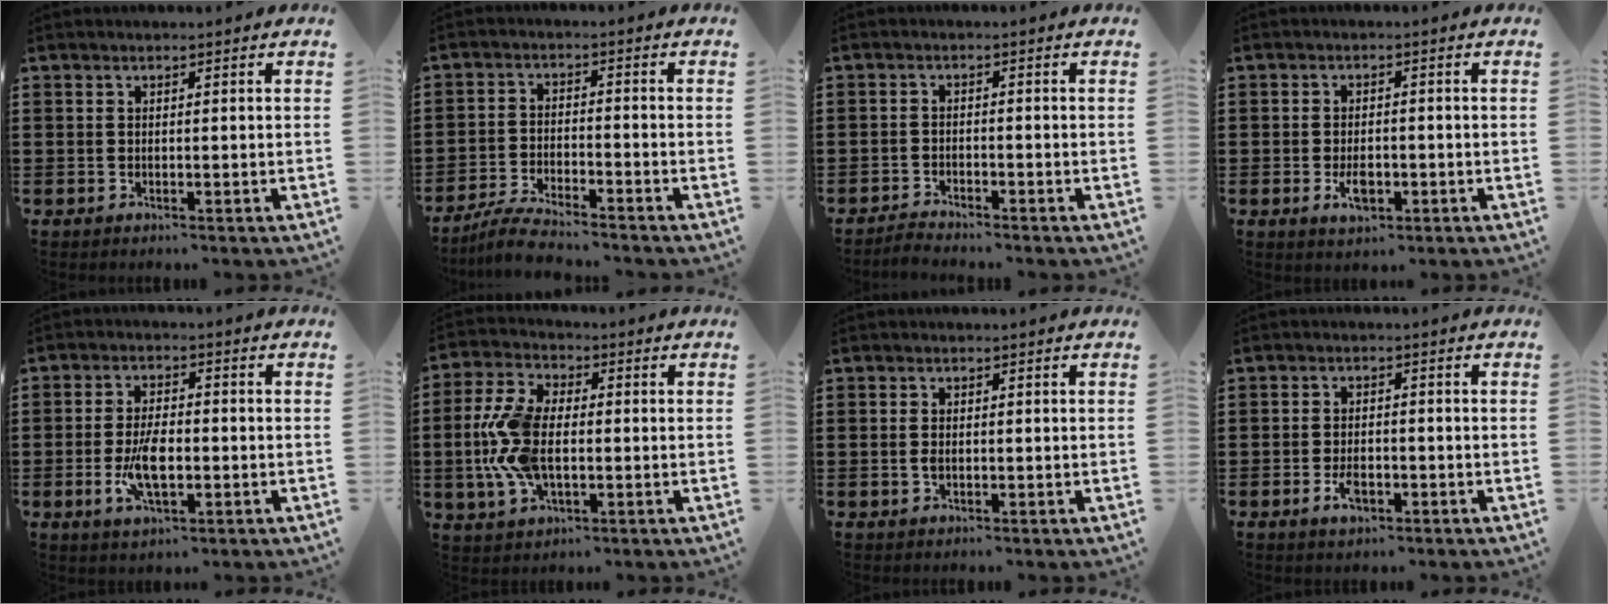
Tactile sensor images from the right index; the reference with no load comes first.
{"total": 4.6, "force": [-4.4, 0.1, 1.4], "torque": [-0.033, -0.002, -0.087]}
{"total": 1.9, "force": [-1.9, 0.1, 0.0], "torque": [-0.007, 0.002, -0.039]}
{"total": 3.9, "force": [-1.2, 2.0, 3.1], "torque": [-0.053, -0.003, -0.023]}
{"total": 6.9, "force": [-1.4, 3.0, 6.0], "torque": [-0.130, -0.002, -0.029]}
{"total": 10.3, "force": [-0.8, 5.7, 8.5], "torque": [-0.207, -0.004, -0.022]}
{"total": 1.3, "force": [-0.1, 0.8, 1.1], "torque": [-0.021, 0.003, -0.003]}
{"total": 3.3, "force": [-1.4, 1.7, 2.5], "torque": [-0.052, 0.000, -0.025]}